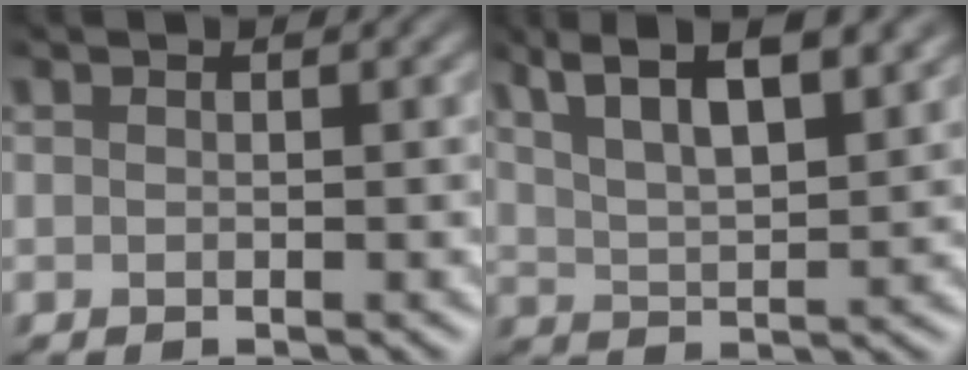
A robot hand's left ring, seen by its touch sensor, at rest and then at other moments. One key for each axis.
{"total": 7.8, "fx": 5.3, "fy": 2.3, "fz": 5.2, "tx": -0.087, "ty": 0.028, "tz": 0.076}